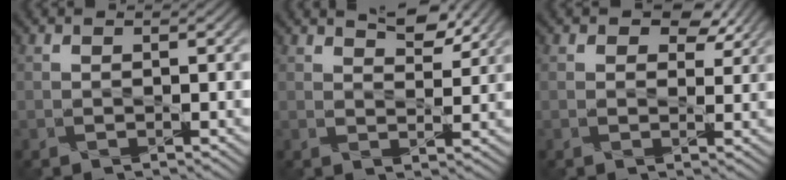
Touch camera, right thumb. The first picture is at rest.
{"total": 4.1, "force": [3.4, 1.2, 2.0], "torque": [-0.032, -0.009, 0.064]}
{"total": 3.6, "force": [2.3, 2.2, 1.7], "torque": [-0.024, -0.009, 0.033]}